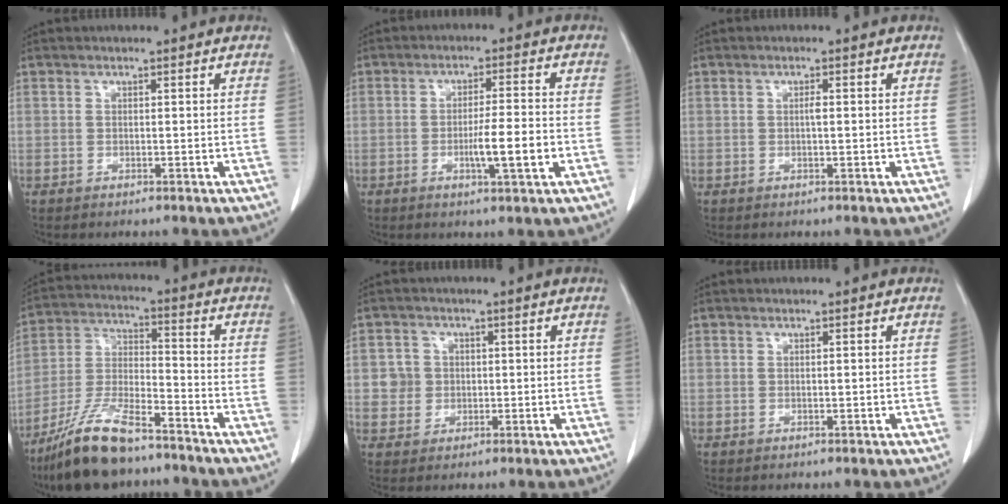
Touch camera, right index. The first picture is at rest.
{"total": 6.5, "force": [-1.9, 0.1, 6.2], "torque": [-0.097, -0.005, -0.030]}
{"total": 0.7, "force": [0.0, 0.1, 0.7], "torque": [-0.014, 0.000, -0.001]}
{"total": 13.7, "force": [-10.6, 3.0, 8.2], "torque": [-0.169, -0.016, -0.197]}
{"total": 3.4, "force": [0.2, 3.4, 0.4], "torque": [0.000, 0.010, 0.007]}
{"total": 0.0}